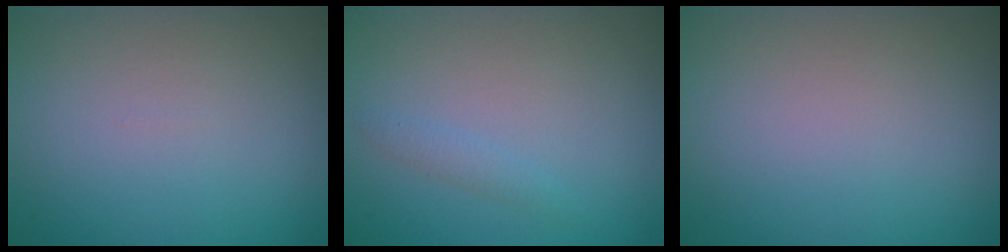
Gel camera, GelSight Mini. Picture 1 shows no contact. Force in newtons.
{"total": 1.0, "press": 1.0, "slide": 0.0}
{"total": 0.0}